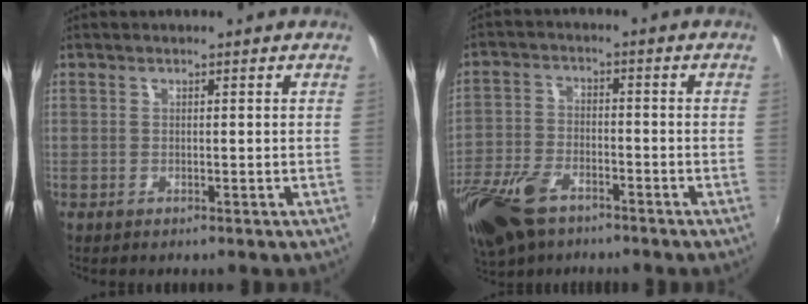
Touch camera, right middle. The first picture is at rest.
{"total": 12.5, "force": [-8.3, 6.4, 6.8], "torque": [-0.169, -0.017, -0.162]}